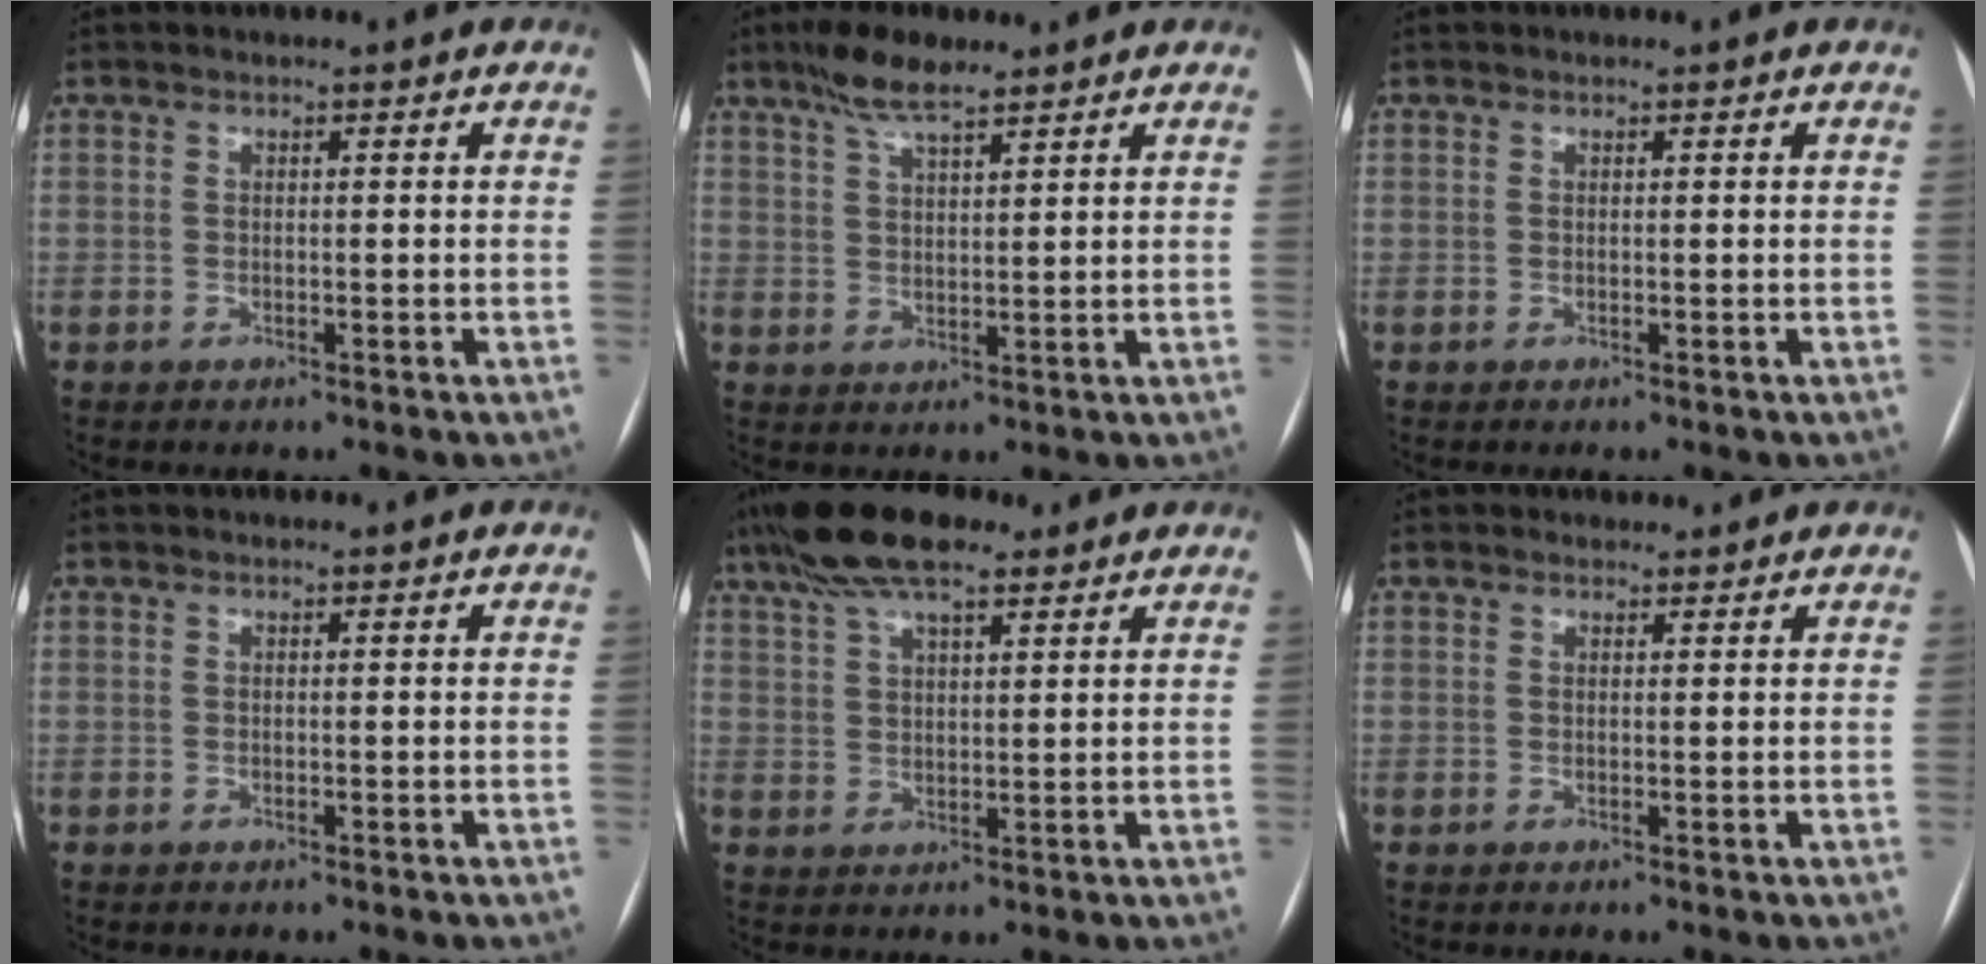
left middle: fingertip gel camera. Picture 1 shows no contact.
{"total": 6.4, "force": [4.8, 1.3, 3.9], "torque": [-0.080, 0.011, 0.087]}
{"total": 0.0}
{"total": 0.0}
{"total": 11.7, "force": [8.6, 3.4, 7.3], "torque": [-0.141, 0.036, 0.151]}
{"total": 1.6, "force": [1.4, 0.8, 0.0], "torque": [0.001, 0.013, 0.018]}